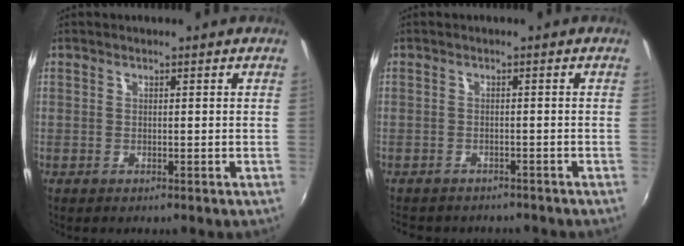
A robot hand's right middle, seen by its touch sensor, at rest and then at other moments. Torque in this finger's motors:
{"motor_torque": [0.15, -0.30, 0.04, 0.03]}